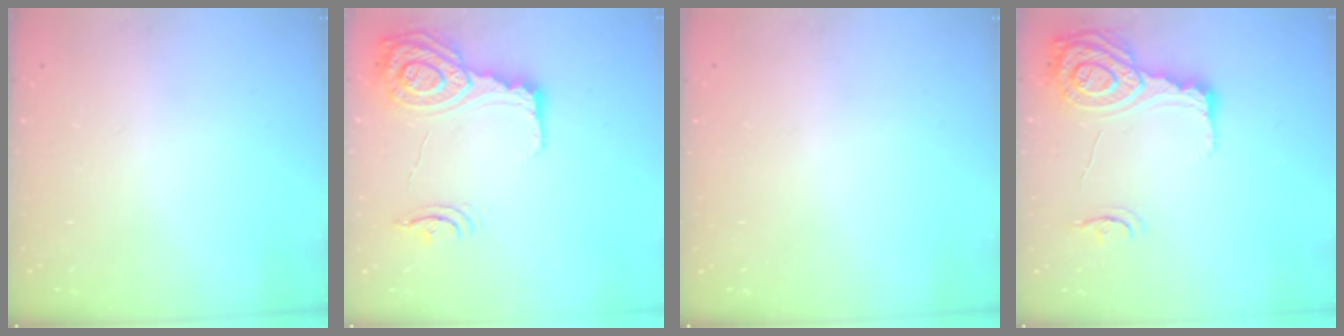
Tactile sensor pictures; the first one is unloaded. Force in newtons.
{"total": 16.0, "press": 15.9, "slide": 1.2}
{"total": 0.0}
{"total": 16.9, "press": 16.8, "slide": 1.4}